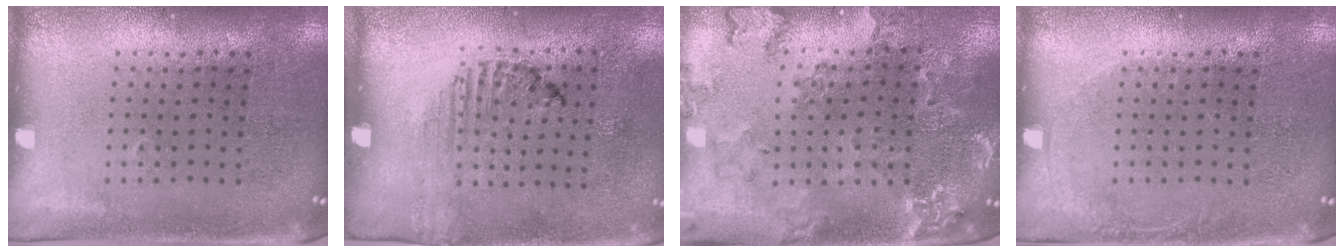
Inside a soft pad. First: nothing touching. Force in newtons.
{"total": 1.5, "press": 1.2, "slide": 0.8}
{"total": 1.1, "press": 1.1, "slide": 0.2}
{"total": 0.7, "press": 0.7, "slide": 0.1}